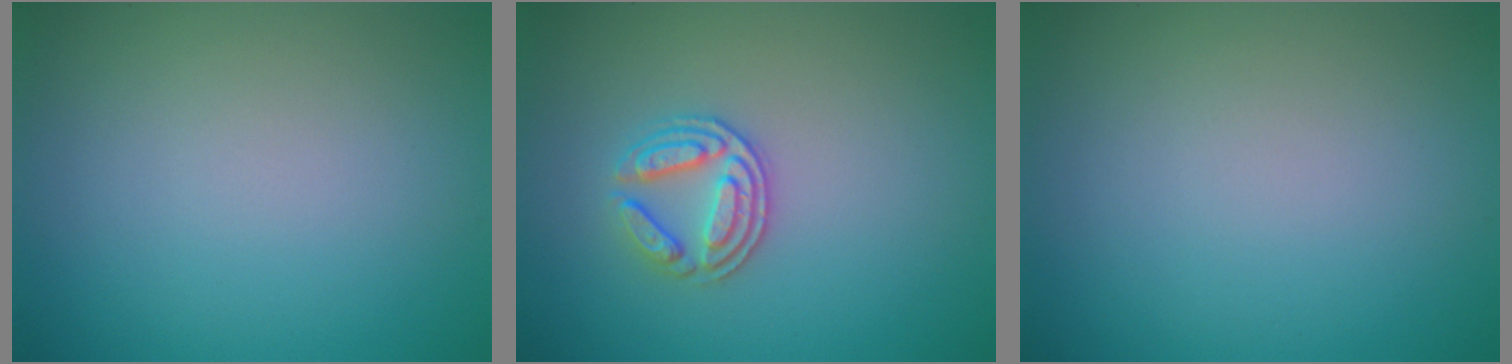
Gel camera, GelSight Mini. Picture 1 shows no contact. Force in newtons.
{"total": 2.9, "press": 2.6, "slide": 1.1}
{"total": 0.0}